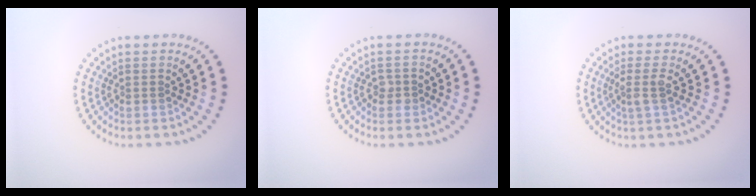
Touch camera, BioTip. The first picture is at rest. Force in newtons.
{"total": 0.9, "press": 0.9, "slide": 0.2}
{"total": 1.8, "press": 1.4, "slide": 1.2}